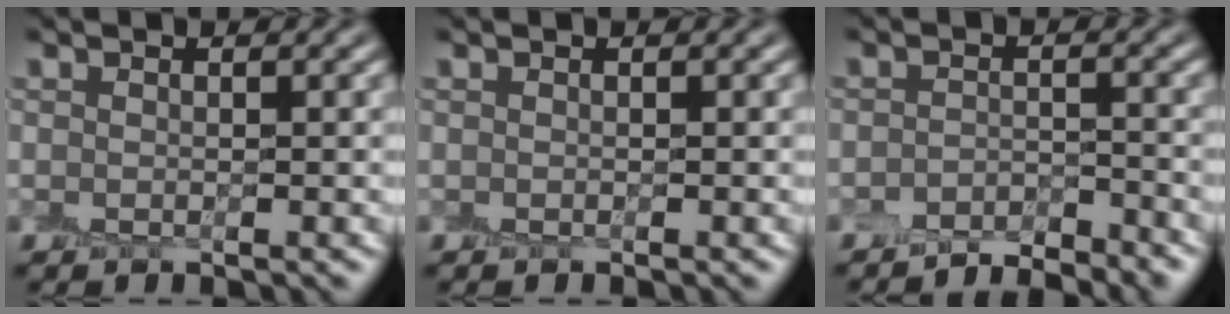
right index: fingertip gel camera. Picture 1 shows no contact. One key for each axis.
{"total": 0.0}
{"total": 3.1, "fx": -3.0, "fy": 0.1, "fz": 0.5, "tx": -0.009, "ty": 0.002, "tz": -0.052}